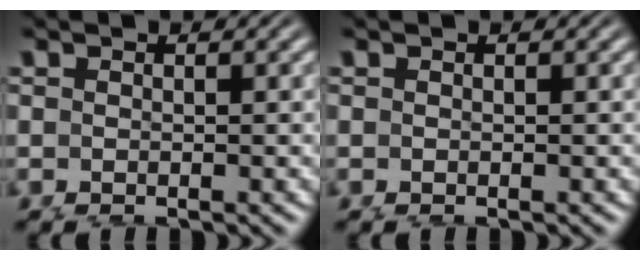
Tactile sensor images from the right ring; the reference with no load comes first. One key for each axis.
{"total": 0.0}